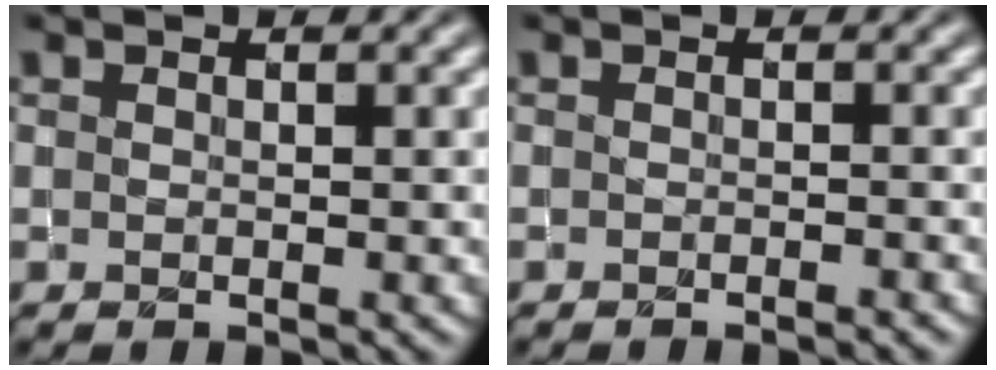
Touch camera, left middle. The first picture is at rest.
{"total": 1.1, "force": [-1.0, 0.1, 0.5], "torque": [-0.001, -0.005, -0.017]}